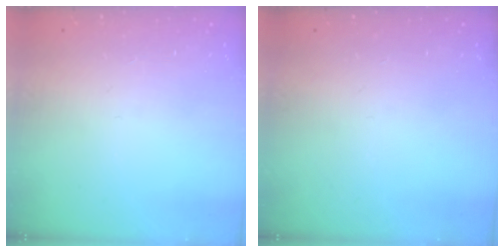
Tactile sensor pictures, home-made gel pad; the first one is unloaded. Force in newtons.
{"total": 0.0}